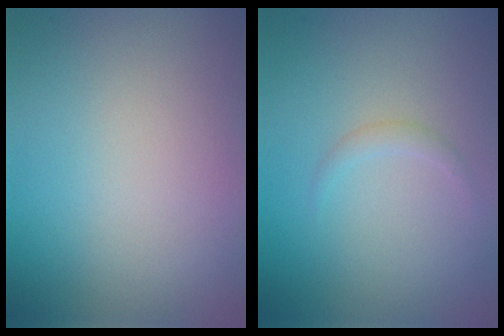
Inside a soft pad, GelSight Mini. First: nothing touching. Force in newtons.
{"total": 0.8, "press": 0.8, "slide": 0.0}